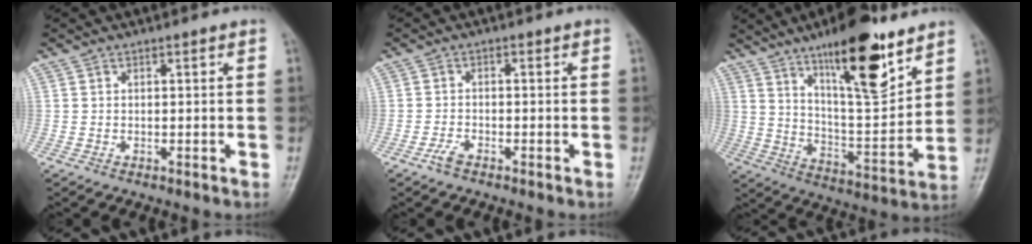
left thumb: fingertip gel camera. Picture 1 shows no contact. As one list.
[{"total": 2.1, "force": [-1.5, 0.9, 1.1], "torque": [-0.027, 0.006, -0.032]}, {"total": 18.6, "force": [11.5, 5.4, 13.6], "torque": [-0.184, -0.068, 0.196]}]